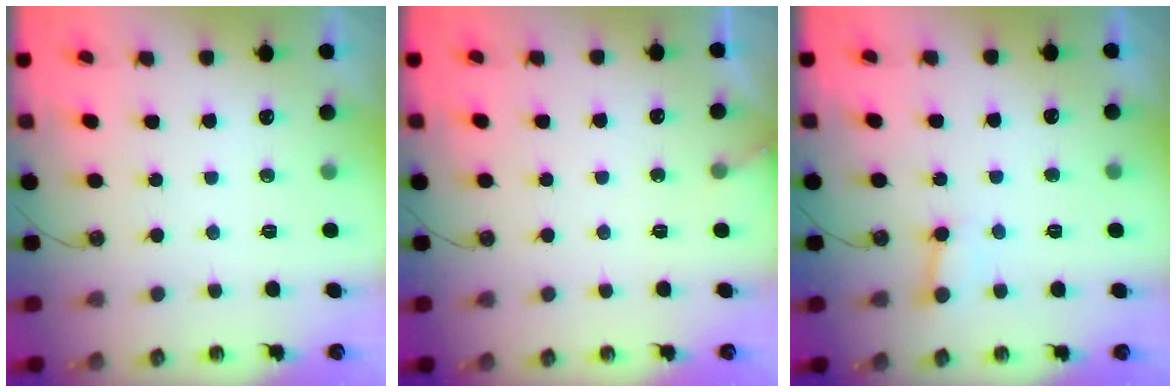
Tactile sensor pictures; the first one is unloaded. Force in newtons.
{"total": 3.6, "press": 3.6, "slide": 0.1}
{"total": 5.0, "press": 4.9, "slide": 0.8}